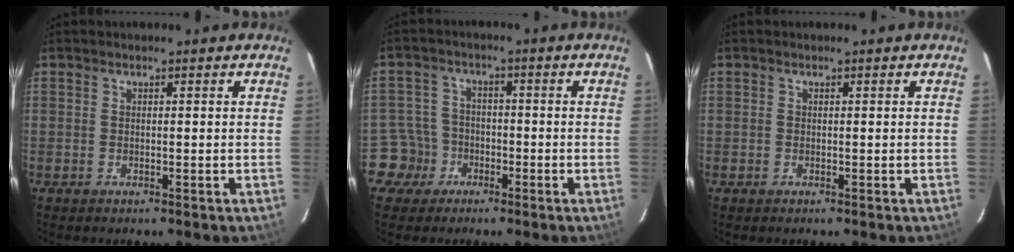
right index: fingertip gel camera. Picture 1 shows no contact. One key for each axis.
{"total": 5.5, "fx": -2.8, "fy": 4.7, "fz": -0.3, "tx": -0.005, "ty": 0.025, "tz": -0.054}
{"total": 0.0}